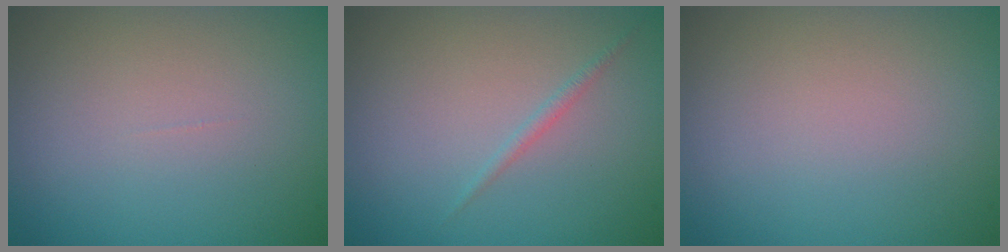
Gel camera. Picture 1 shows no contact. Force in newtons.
{"total": 0.7, "press": 0.7, "slide": 0.1}
{"total": 0.0}